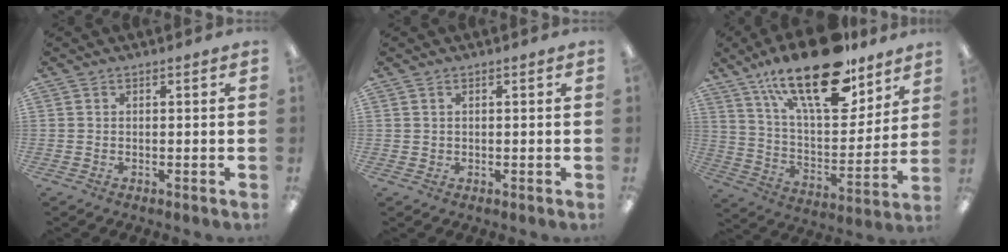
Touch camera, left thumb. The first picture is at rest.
{"total": 0.8, "force": [0.4, 0.7, 0.1], "torque": [-0.002, 0.004, 0.006]}
{"total": 25.4, "force": [16.9, 10.2, 16.0], "torque": [-0.257, -0.098, 0.288]}